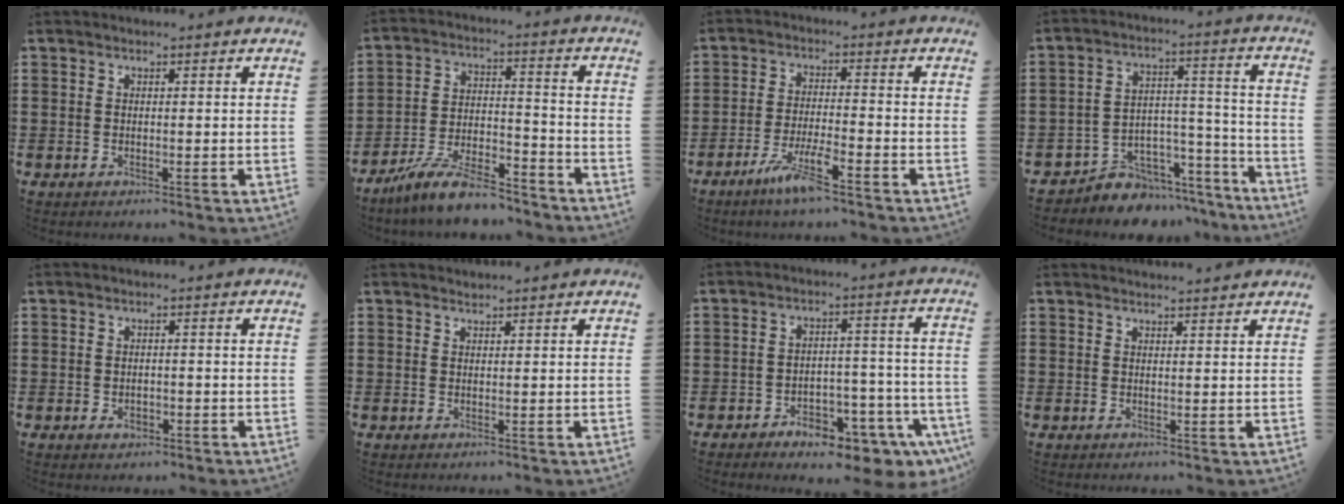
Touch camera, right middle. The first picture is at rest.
{"total": 9.3, "force": [-8.1, 1.5, 4.4], "torque": [-0.083, 0.018, -0.155]}
{"total": 6.0, "force": [-4.1, 0.6, 4.4], "torque": [-0.089, -0.007, -0.074]}
{"total": 6.0, "force": [-5.2, 2.9, 0.3], "torque": [-0.010, 0.016, -0.101]}
{"total": 1.4, "force": [-0.6, 0.8, 0.9], "torque": [-0.018, -0.001, -0.012]}
{"total": 0.8, "force": [0.7, 0.2, -0.1], "torque": [0.000, 0.000, 0.014]}
{"total": 6.2, "force": [-5.2, 1.9, 2.9], "torque": [-0.047, 0.013, -0.094]}
{"total": 1.4, "force": [1.3, -0.1, 0.2], "torque": [0.003, -0.003, 0.024]}